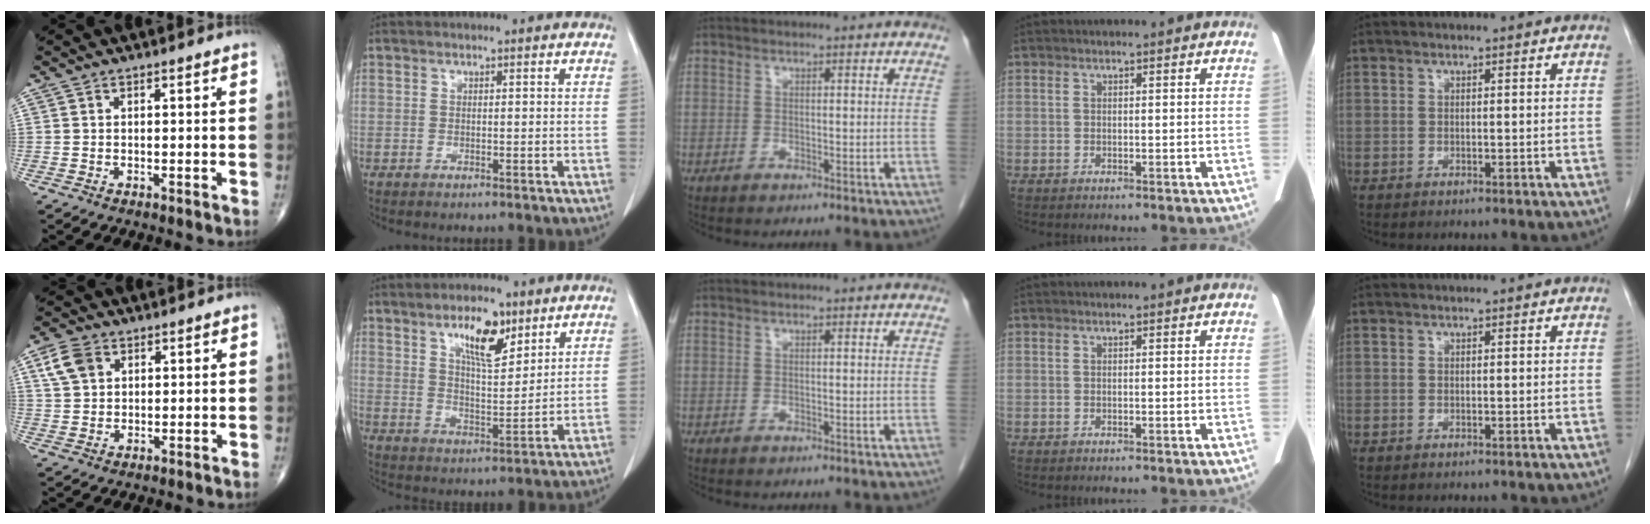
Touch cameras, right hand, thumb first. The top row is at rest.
{"thumb": {"total": 6.2, "force": [2.7, 4.4, 3.4], "torque": [-0.052, 0.001, 0.052]}, "index": {"total": 9.0, "force": [5.3, 2.9, 6.6], "torque": [-0.117, 0.002, 0.096]}}